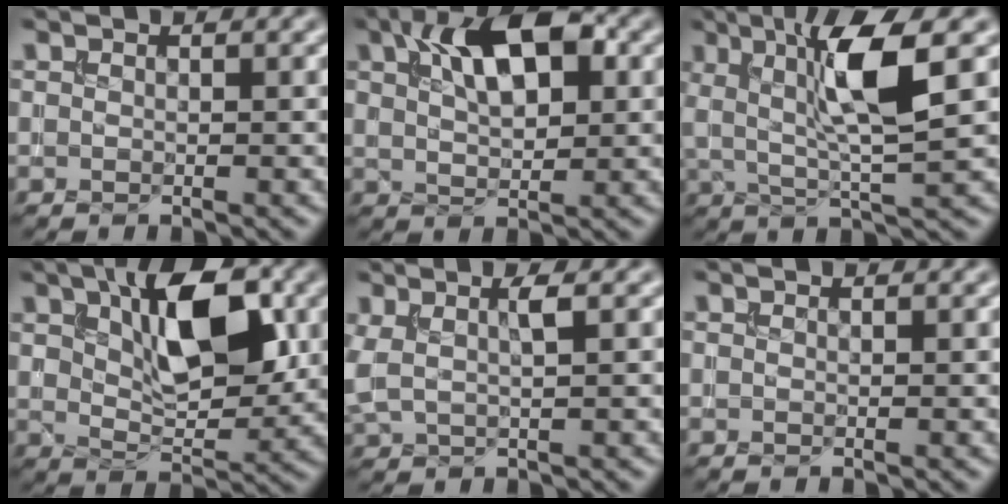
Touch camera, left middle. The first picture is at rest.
{"total": 7.7, "force": [2.9, 3.7, 6.1], "torque": [-0.098, 0.020, 0.043]}
{"total": 7.4, "force": [1.8, 1.5, 7.0], "torque": [-0.126, 0.000, 0.037]}
{"total": 9.0, "force": [2.7, 4.3, 7.4], "torque": [-0.118, 0.006, 0.049]}
{"total": 2.2, "force": [0.6, 0.6, 2.0], "torque": [-0.041, 0.002, 0.017]}
{"total": 0.0}